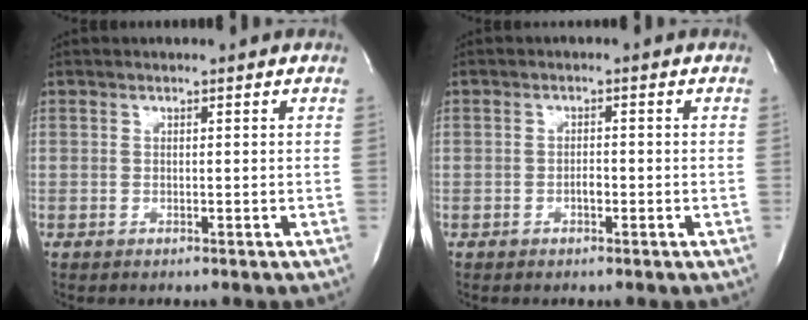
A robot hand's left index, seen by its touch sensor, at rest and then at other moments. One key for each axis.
{"total": 1.2, "fx": -0.7, "fy": 0.5, "fz": 0.9, "tx": -0.013, "ty": 0.000, "tz": -0.014}